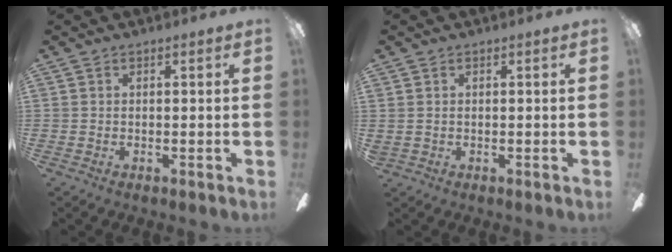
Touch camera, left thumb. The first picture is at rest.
{"total": 0.6, "force": [0.2, 0.5, 0.1], "torque": [-0.004, 0.004, 0.003]}